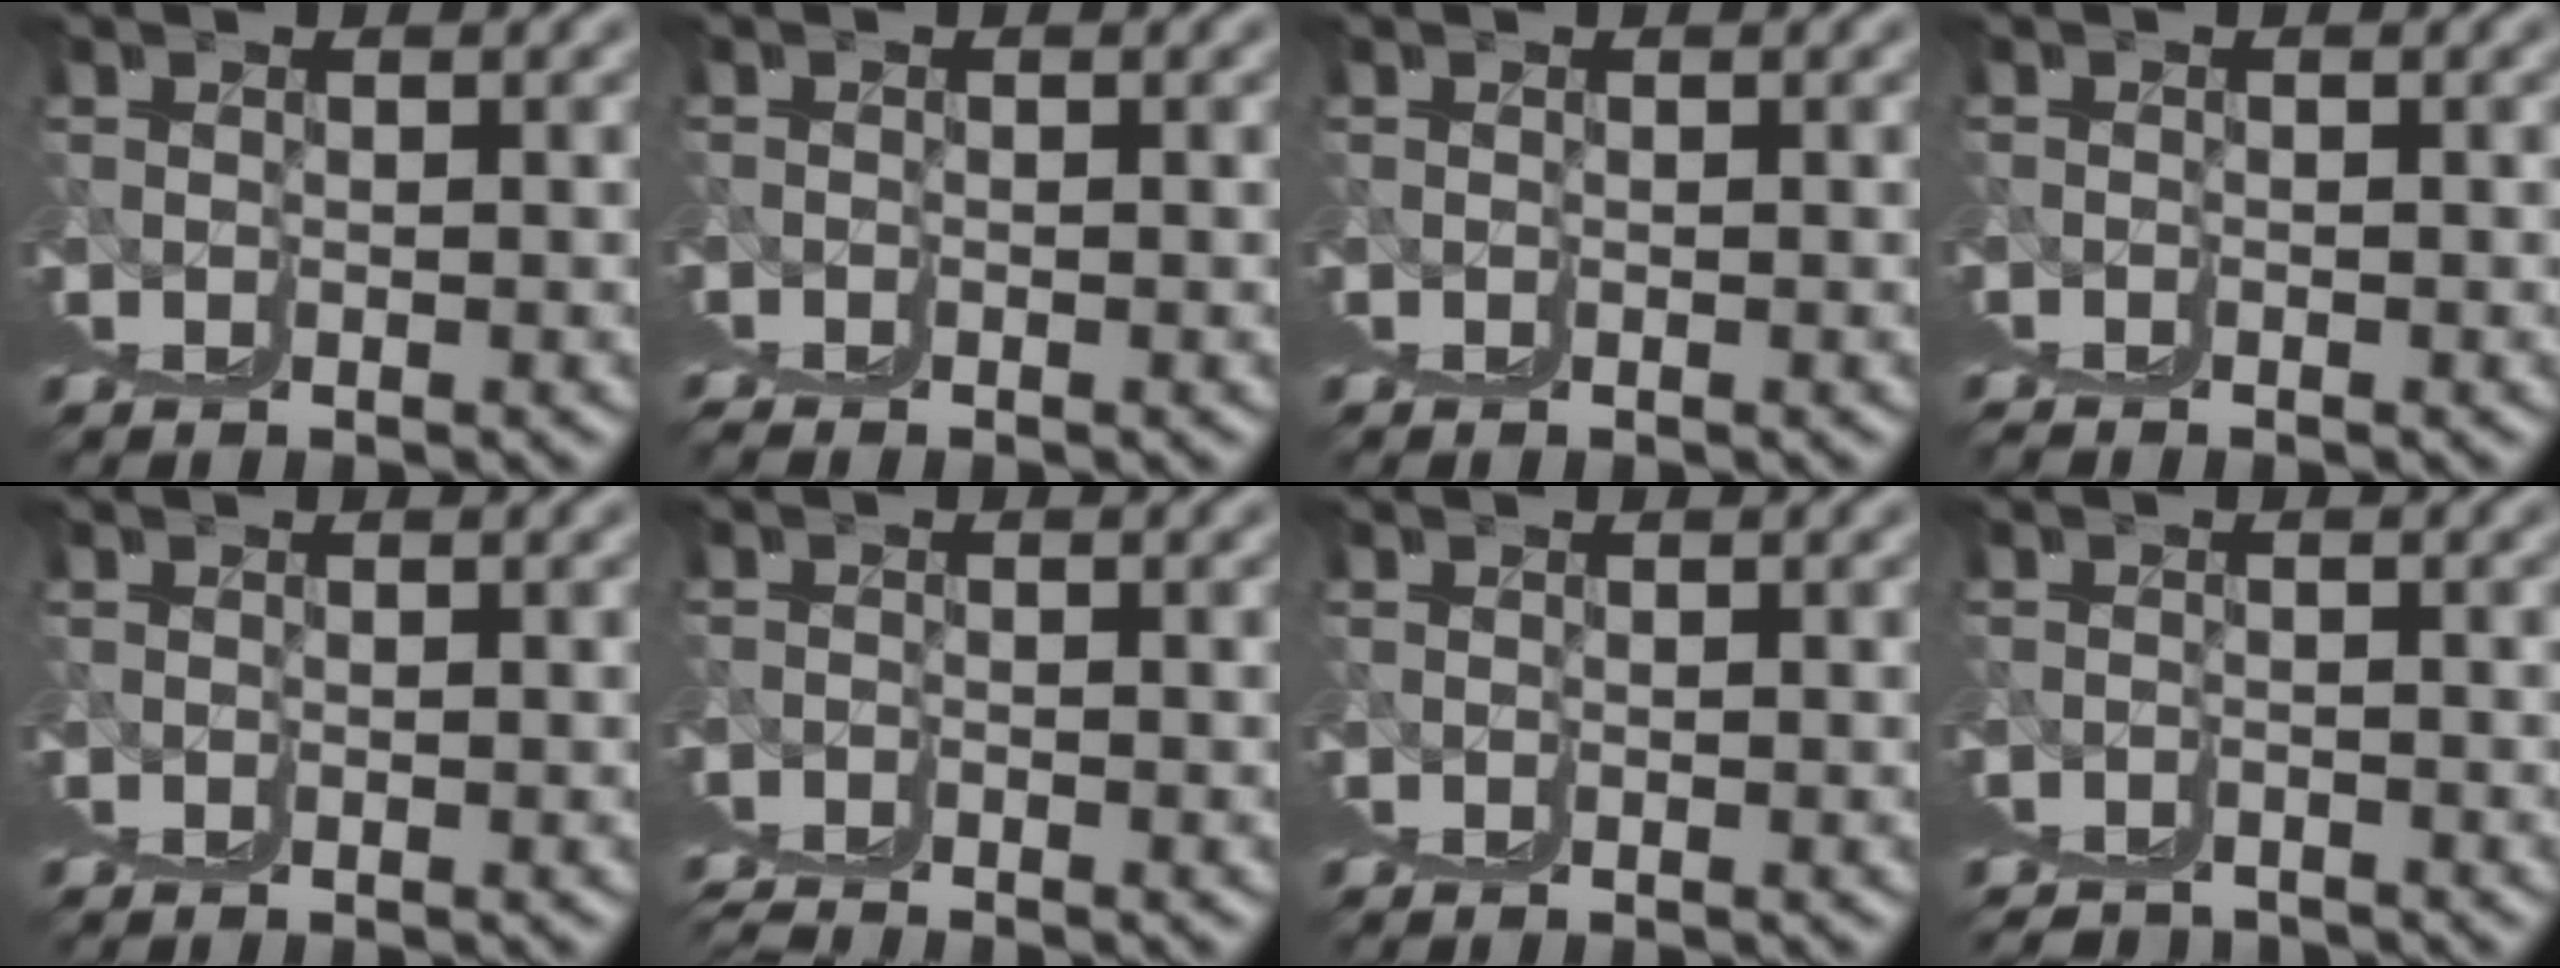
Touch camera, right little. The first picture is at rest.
{"total": 1.1, "force": [0.5, -0.1, 1.0], "torque": [-0.016, 0.004, 0.010]}
{"total": 0.0}
{"total": 1.2, "force": [0.6, -0.1, 1.0], "torque": [-0.013, 0.005, 0.012]}
{"total": 0.0}
{"total": 2.8, "force": [1.0, -0.3, 2.6], "torque": [-0.037, 0.008, 0.020]}
{"total": 0.0}
{"total": 2.6, "force": [0.8, 0.5, 2.4], "torque": [-0.031, 0.003, 0.017]}